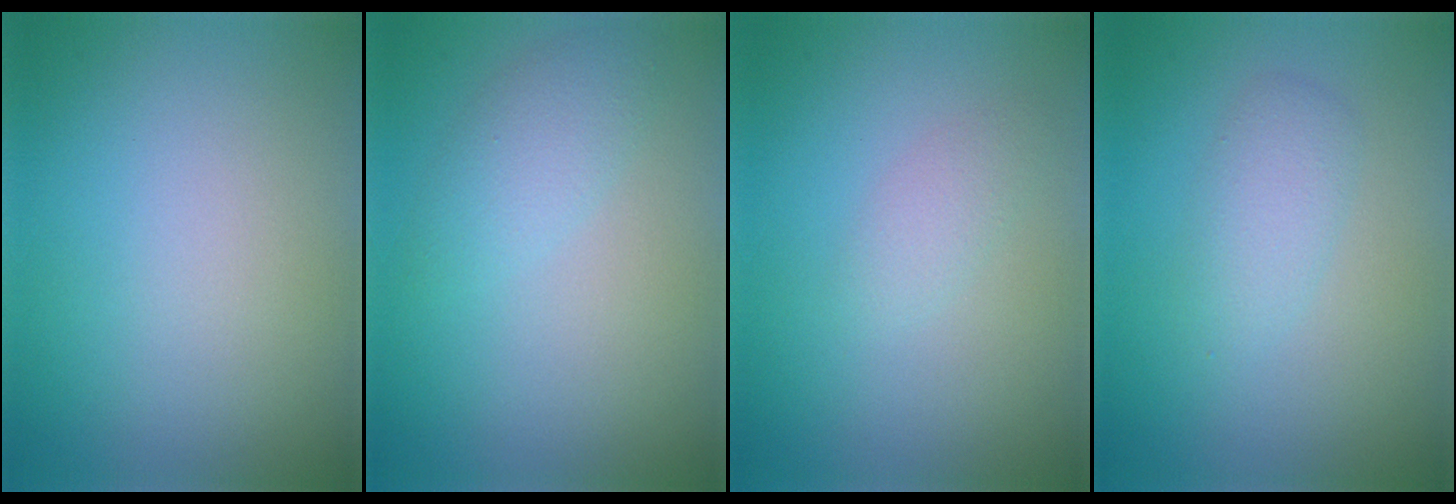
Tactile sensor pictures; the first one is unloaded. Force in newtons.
{"total": 2.3, "press": 2.3, "slide": 0.1}
{"total": 1.3, "press": 1.3, "slide": 0.0}
{"total": 2.1, "press": 2.1, "slide": 0.1}